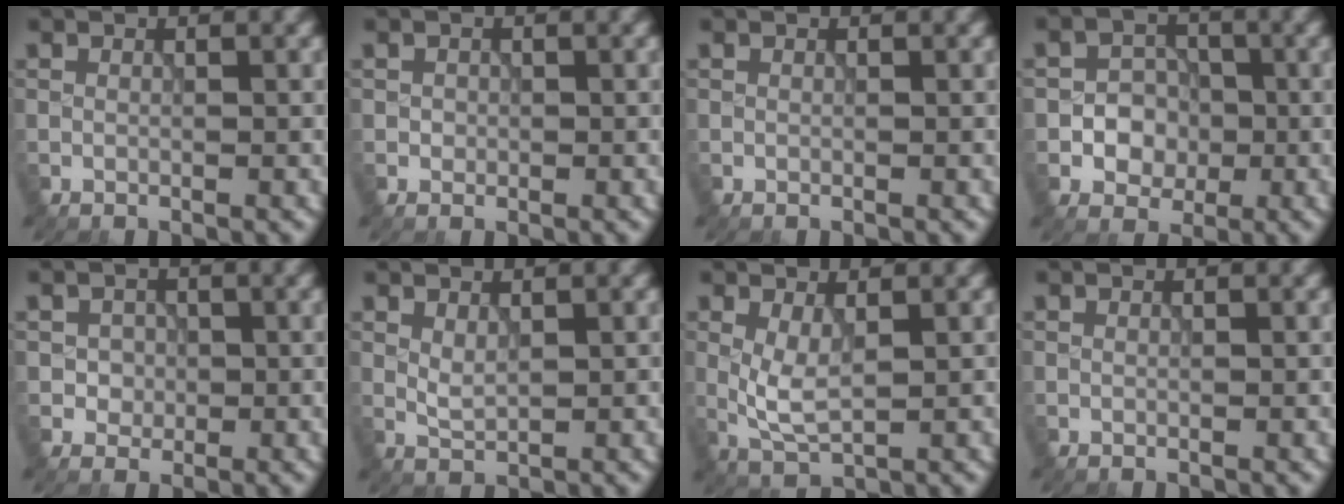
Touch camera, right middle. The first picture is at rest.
{"total": 0.6, "force": [0.0, 0.6, 0.1], "torque": [0.002, -0.003, 0.000]}
{"total": 0.0}
{"total": 3.9, "force": [-0.7, 3.4, 1.6], "torque": [-0.002, 0.000, -0.032]}
{"total": 1.6, "force": [-0.1, 1.5, 0.5], "torque": [0.001, -0.004, -0.002]}
{"total": 1.4, "force": [0.6, 0.6, 1.1], "torque": [-0.027, -0.001, 0.017]}
{"total": 2.9, "force": [0.5, 1.0, 2.6], "torque": [-0.061, -0.005, 0.014]}
{"total": 0.0}